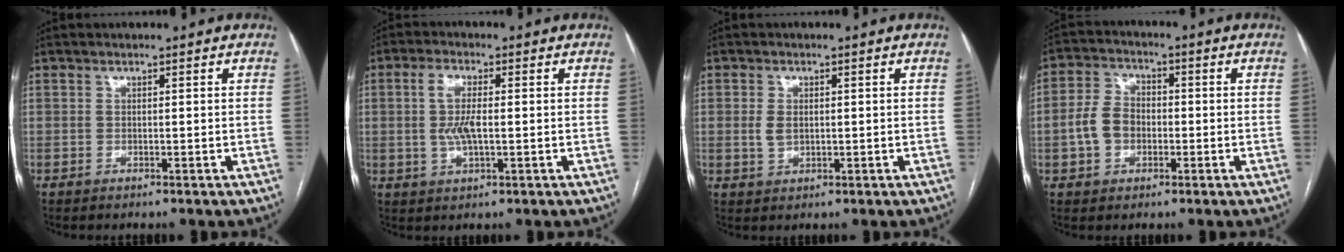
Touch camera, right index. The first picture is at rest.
{"total": 5.2, "force": [0.1, 1.6, 5.0], "torque": [-0.107, 0.002, 0.002]}
{"total": 2.6, "force": [0.1, 1.7, 2.0], "torque": [-0.041, 0.001, 0.007]}
{"total": 6.4, "force": [-1.2, 4.8, 4.1], "torque": [-0.096, 0.022, -0.023]}